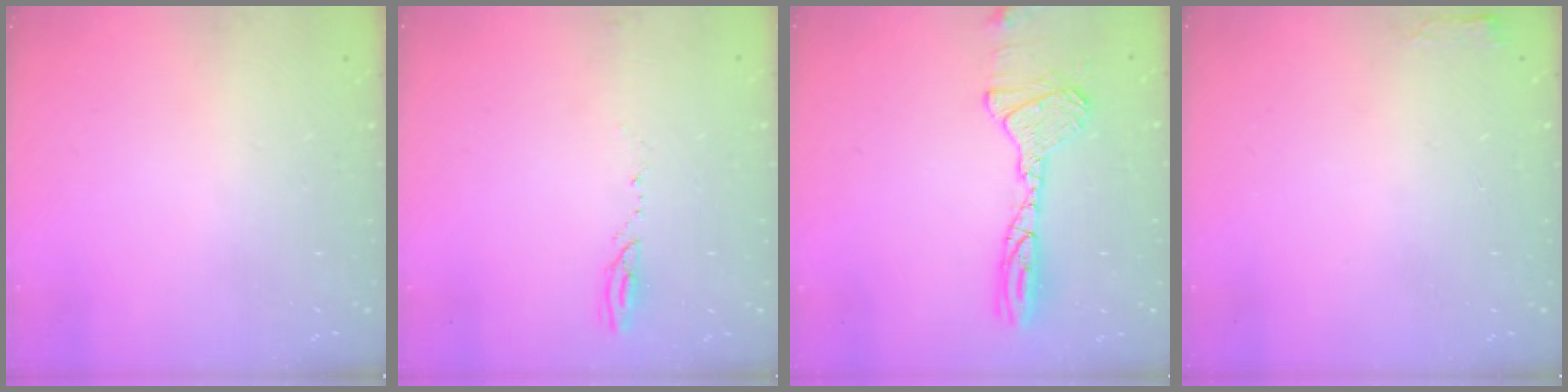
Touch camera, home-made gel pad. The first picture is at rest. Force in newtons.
{"total": 3.1, "press": 3.0, "slide": 0.4}
{"total": 23.0, "press": 17.5, "slide": 15.0}
{"total": 3.7, "press": 3.5, "slide": 1.3}